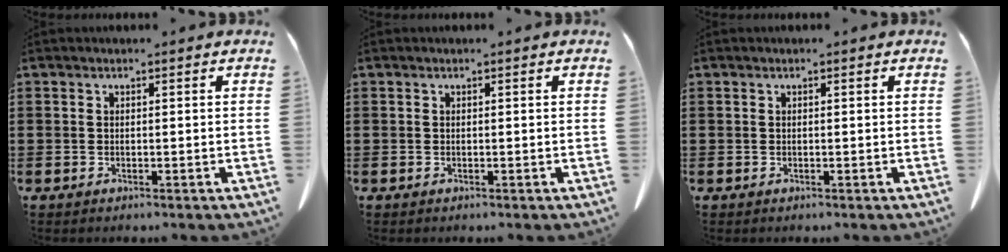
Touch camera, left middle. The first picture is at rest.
{"total": 0.0}
{"total": 0.0}